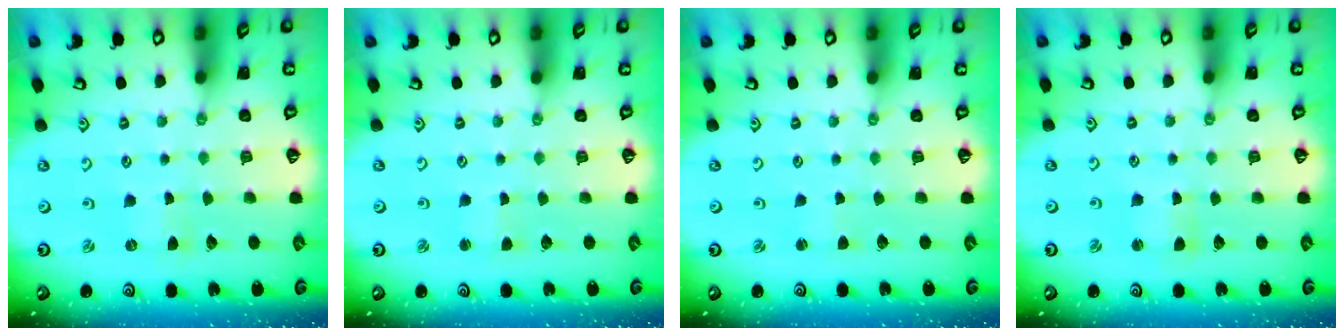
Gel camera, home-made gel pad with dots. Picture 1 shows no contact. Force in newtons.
{"total": 1.4, "press": 1.3, "slide": 0.3}
{"total": 1.1, "press": 1.1, "slide": 0.2}
{"total": 1.2, "press": 1.2, "slide": 0.3}